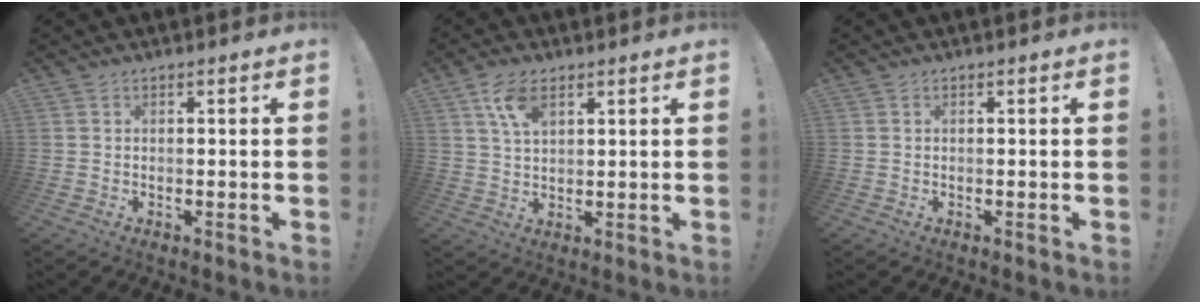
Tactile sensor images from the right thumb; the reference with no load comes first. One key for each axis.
{"total": 6.9, "fx": 3.7, "fy": 3.5, "fz": 4.6, "tx": -0.072, "ty": -0.012, "tz": 0.067}
{"total": 0.0}